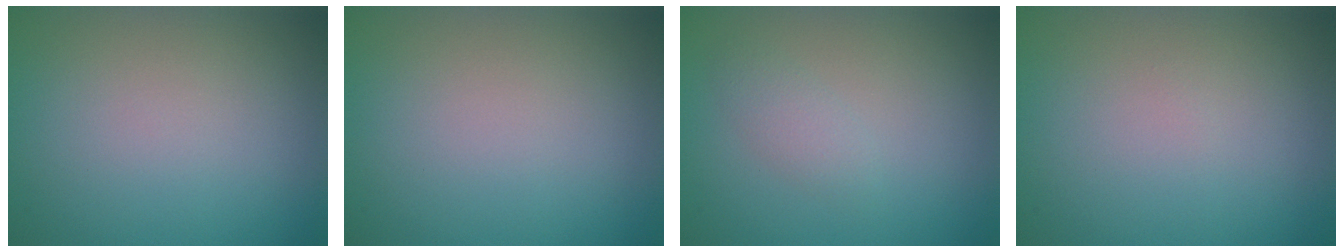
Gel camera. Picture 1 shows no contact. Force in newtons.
{"total": 0.0}
{"total": 1.4, "press": 1.4, "slide": 0.1}
{"total": 0.0}